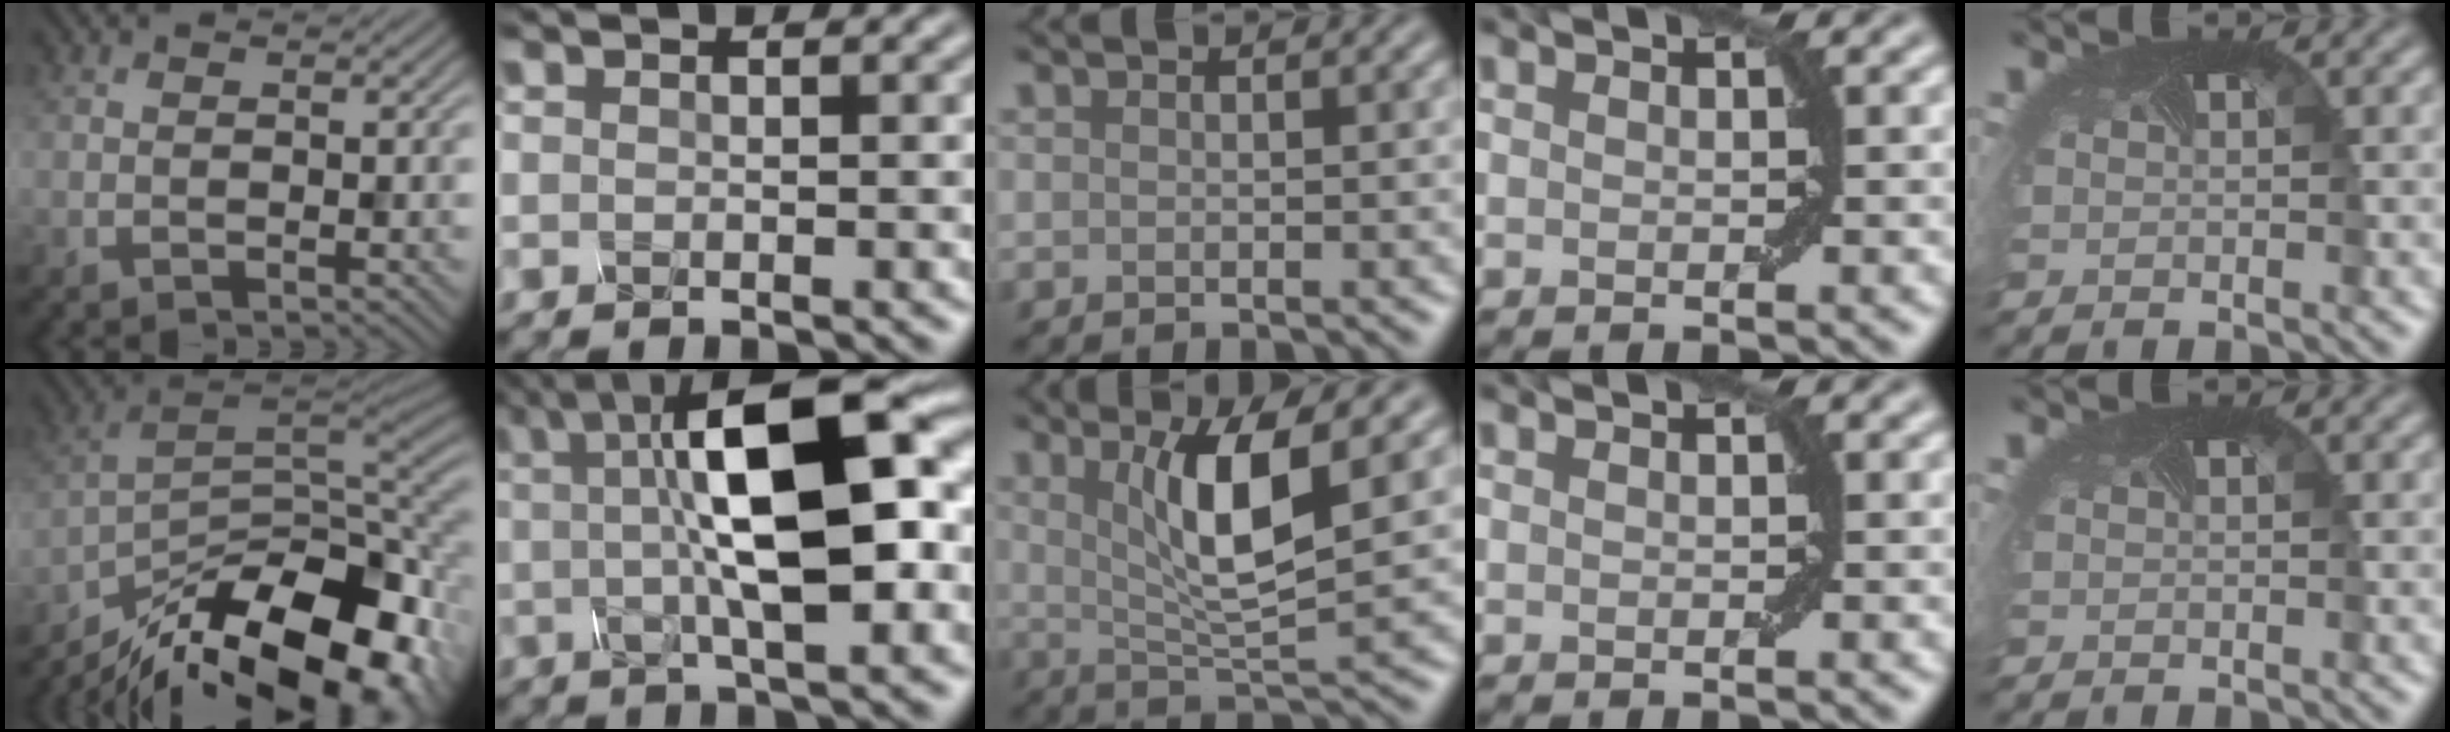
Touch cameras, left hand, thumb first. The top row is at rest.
{"thumb": {"total": 17.6, "force": [-11.4, 7.2, 11.3], "torque": [-0.203, -0.031, -0.181]}, "index": {"total": 12.1, "force": [1.8, 3.5, 11.4], "torque": [-0.173, 0.017, 0.025]}, "middle": {"total": 6.3, "force": [2.0, 1.3, 5.8], "torque": [-0.106, -0.006, 0.039]}}